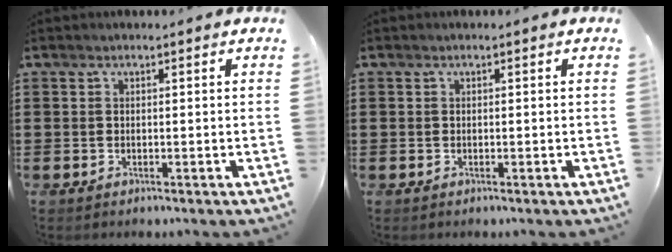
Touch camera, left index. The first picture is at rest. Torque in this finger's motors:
{"motor_torque": [-0.02, -0.02, 0.00, 0.00]}